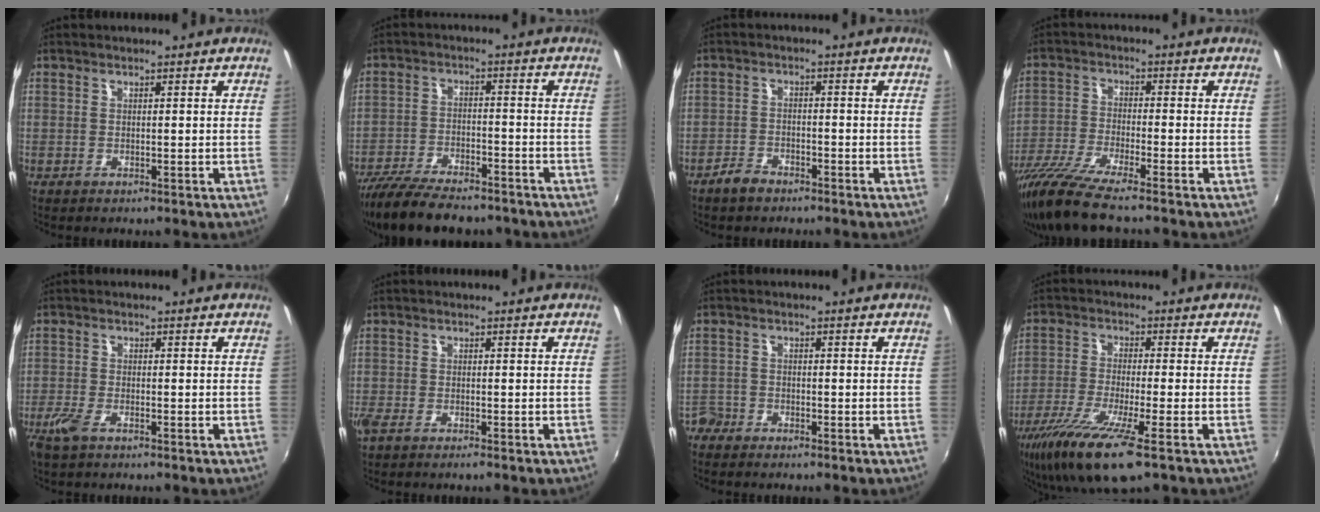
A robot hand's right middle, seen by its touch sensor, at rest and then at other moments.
{"total": 16.4, "force": [-13.5, 4.9, 8.0], "torque": [-0.168, -0.032, -0.220]}
{"total": 3.5, "force": [-2.9, 1.6, 1.2], "torque": [-0.038, 0.004, -0.052]}
{"total": 10.2, "force": [-8.3, 0.2, 5.8], "torque": [-0.130, -0.033, -0.157]}
{"total": 3.5, "force": [-2.3, 1.2, 2.3], "torque": [-0.060, -0.008, -0.048]}
{"total": 2.5, "force": [-1.8, 0.6, 1.6], "torque": [-0.041, -0.009, -0.037]}
{"total": 3.8, "force": [-3.1, 2.1, 0.3], "torque": [-0.023, -0.005, -0.068]}
{"total": 13.1, "force": [-8.0, 1.4, 10.2], "torque": [-0.218, -0.048, -0.150]}